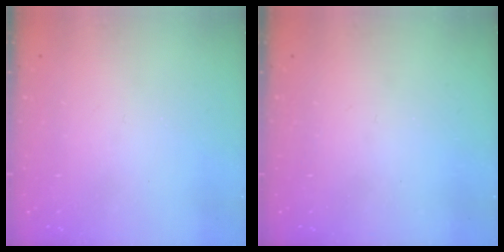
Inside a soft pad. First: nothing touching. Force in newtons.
{"total": 0.0}